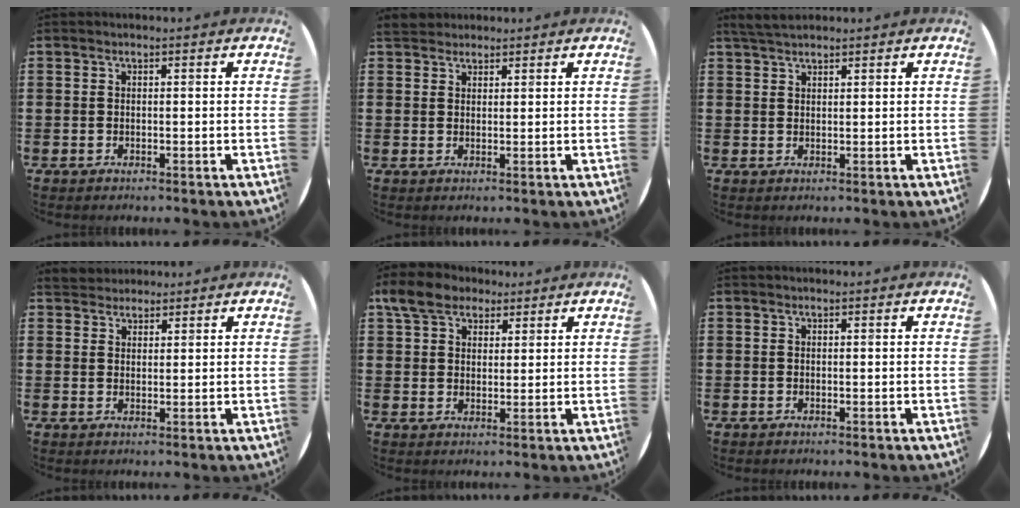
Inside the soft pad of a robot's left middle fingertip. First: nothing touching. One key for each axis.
{"total": 2.3, "fx": 2.1, "fy": 0.8, "fz": 0.2, "tx": 0.001, "ty": 0.002, "tz": 0.039}
{"total": 2.7, "fx": 2.3, "fy": 0.7, "fz": 1.0, "tx": -0.024, "ty": 0.006, "tz": 0.044}
{"total": 2.4, "fx": 2.2, "fy": 0.8, "fz": -0.2, "tx": 0.000, "ty": 0.003, "tz": 0.044}
{"total": 5.9, "fx": 4.4, "fy": 3.4, "fz": 2.1, "tx": -0.049, "ty": 0.006, "tz": 0.082}
{"total": 0.0}